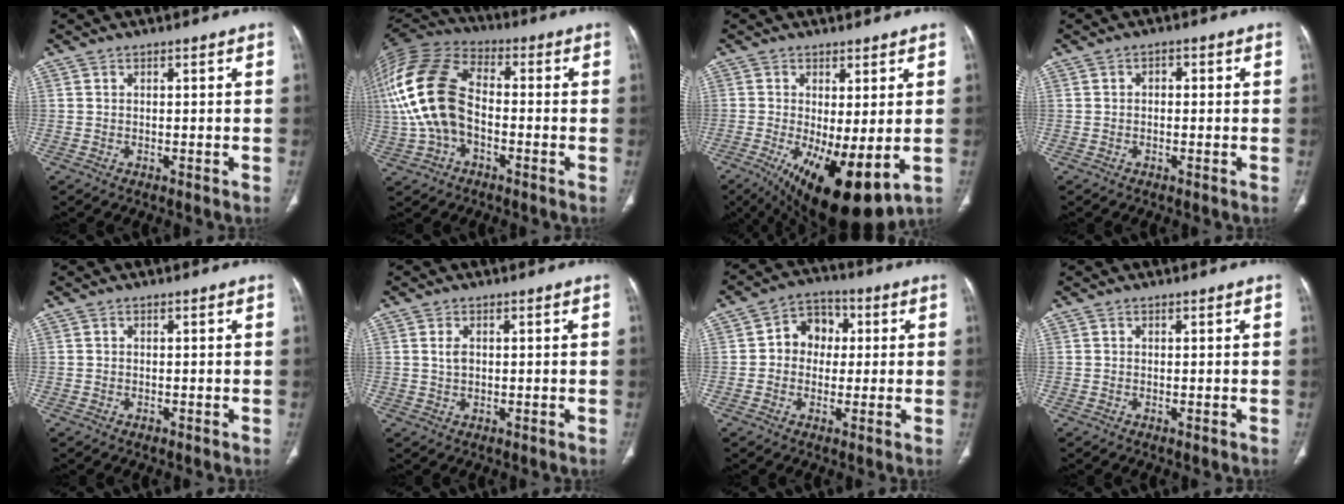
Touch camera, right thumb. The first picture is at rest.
{"total": 18.6, "force": [-1.8, 11.6, 14.4], "torque": [-0.314, 0.030, -0.039]}
{"total": 14.9, "force": [-3.7, 5.6, 13.3], "torque": [-0.219, -0.025, -0.038]}
{"total": 1.4, "force": [0.0, 1.1, 1.0], "torque": [-0.006, 0.006, -0.005]}
{"total": 0.5, "force": [-0.4, 0.3, 0.2], "torque": [-0.002, 0.000, -0.007]}
{"total": 2.1, "force": [0.4, 1.4, 1.5], "torque": [-0.031, 0.002, 0.009]}
{"total": 7.9, "force": [0.8, 6.5, 4.4], "torque": [-0.032, 0.017, 0.001]}
{"total": 0.0}